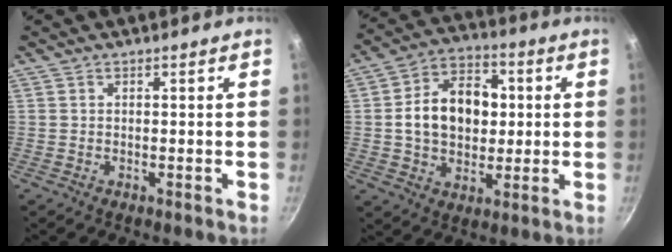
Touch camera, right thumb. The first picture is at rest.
{"total": 14.8, "force": [1.2, 10.8, 10.1], "torque": [-0.133, 0.018, 0.011]}